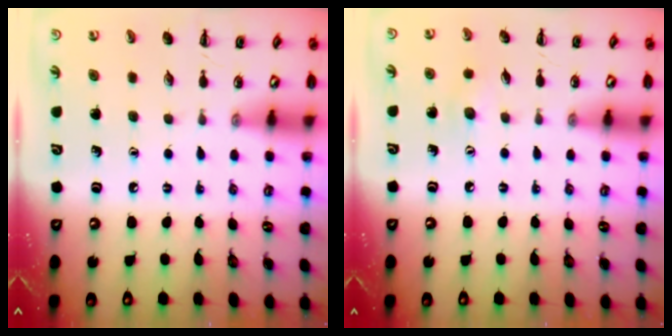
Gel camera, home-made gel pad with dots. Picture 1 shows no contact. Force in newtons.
{"total": 5.4, "press": 5.2, "slide": 1.3}